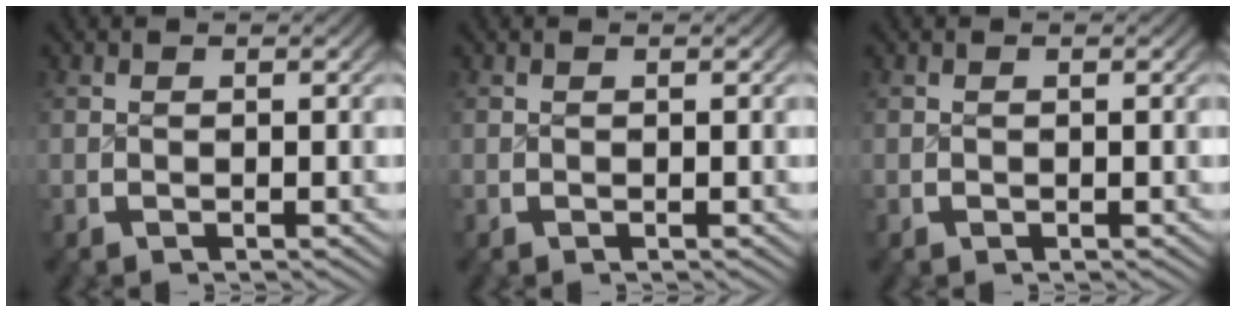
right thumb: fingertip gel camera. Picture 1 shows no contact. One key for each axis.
{"total": 0.0}
{"total": 0.0}